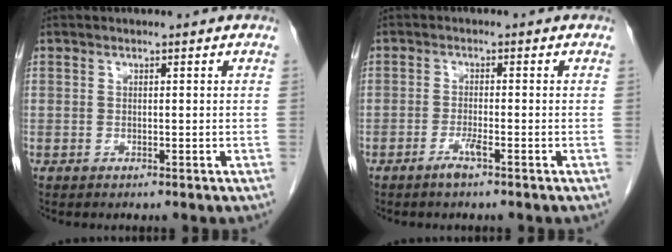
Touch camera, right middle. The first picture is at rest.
{"total": 2.1, "force": [-1.5, -0.1, 1.6], "torque": [-0.034, -0.002, -0.029]}